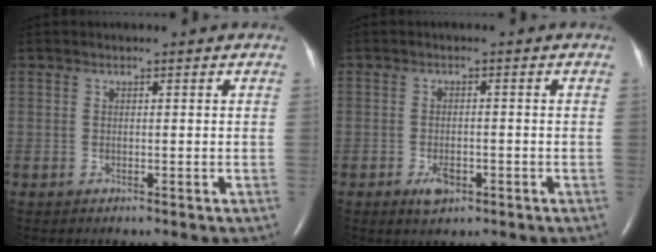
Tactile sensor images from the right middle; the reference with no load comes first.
{"total": 2.9, "force": [-1.5, 1.4, 2.0], "torque": [-0.038, 0.000, -0.020]}